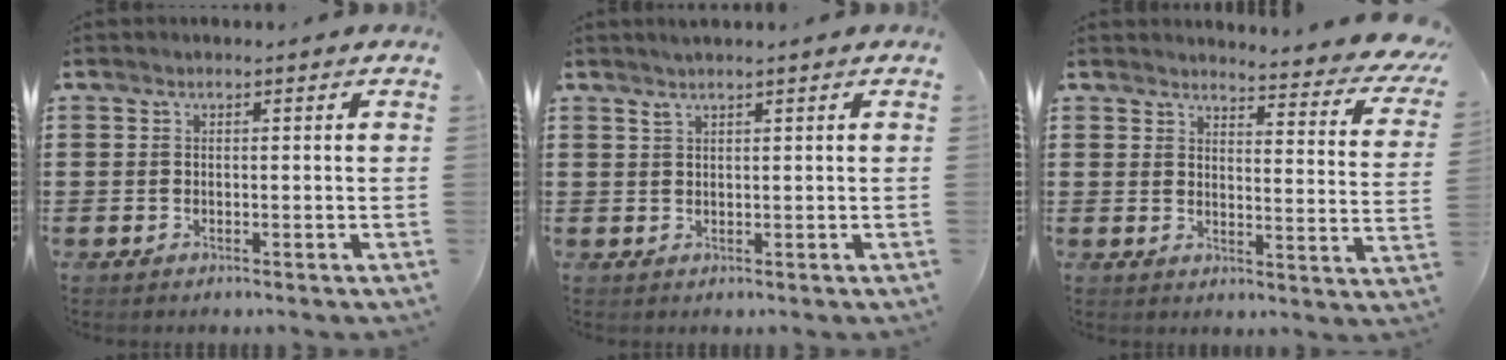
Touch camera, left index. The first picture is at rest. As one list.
[{"total": 1.4, "force": [1.1, 0.1, 0.8], "torque": [-0.018, 0.001, 0.021]}, {"total": 4.5, "force": [4.2, 0.2, 1.6], "torque": [-0.036, -0.034, 0.068]}]